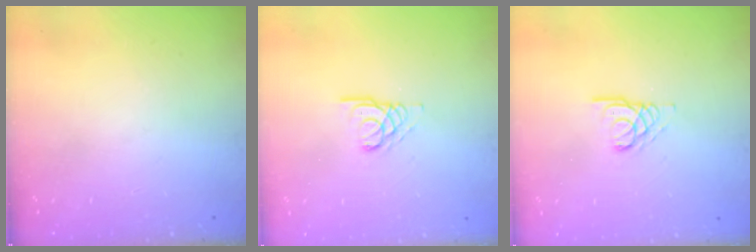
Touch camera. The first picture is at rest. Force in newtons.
{"total": 3.4, "press": 3.4, "slide": 0.3}
{"total": 3.4, "press": 3.4, "slide": 0.3}